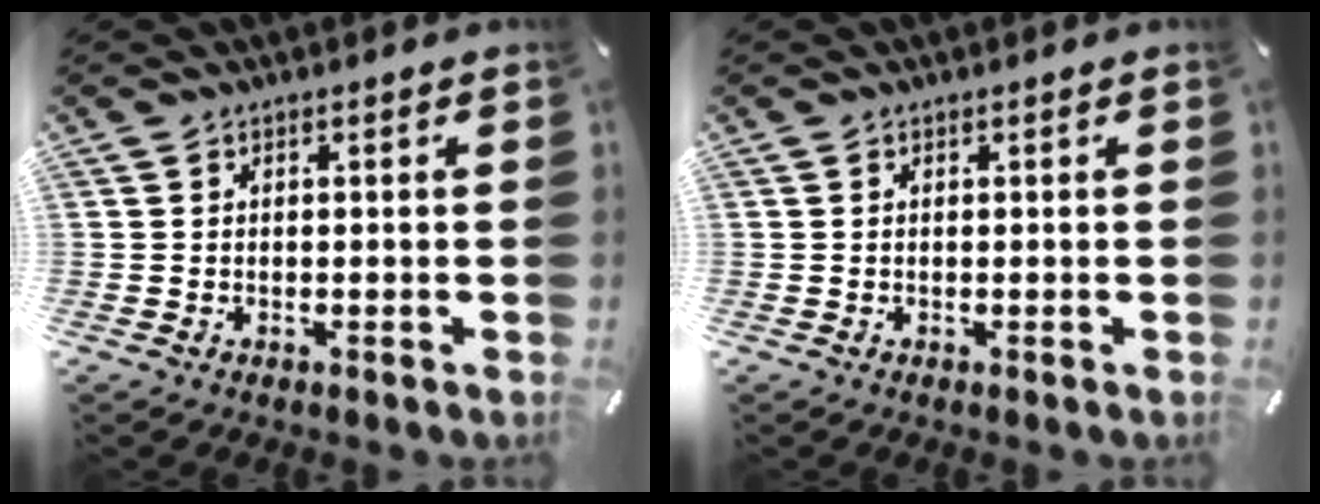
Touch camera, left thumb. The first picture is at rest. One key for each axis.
{"total": 0.0}